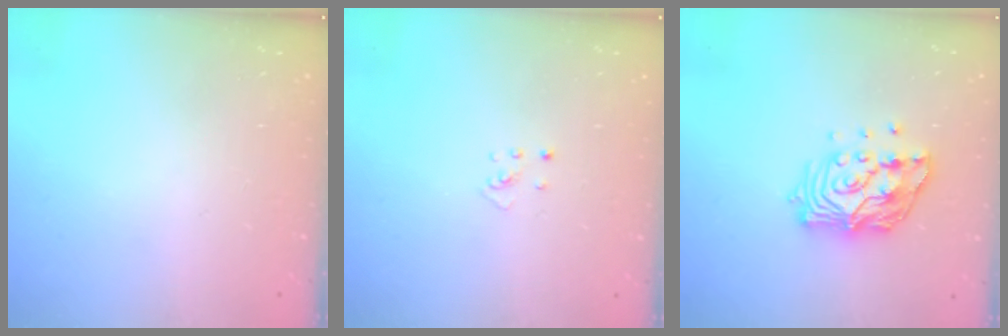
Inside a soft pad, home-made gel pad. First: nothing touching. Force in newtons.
{"total": 2.0, "press": 2.0, "slide": 0.3}
{"total": 15.1, "press": 15.0, "slide": 1.4}